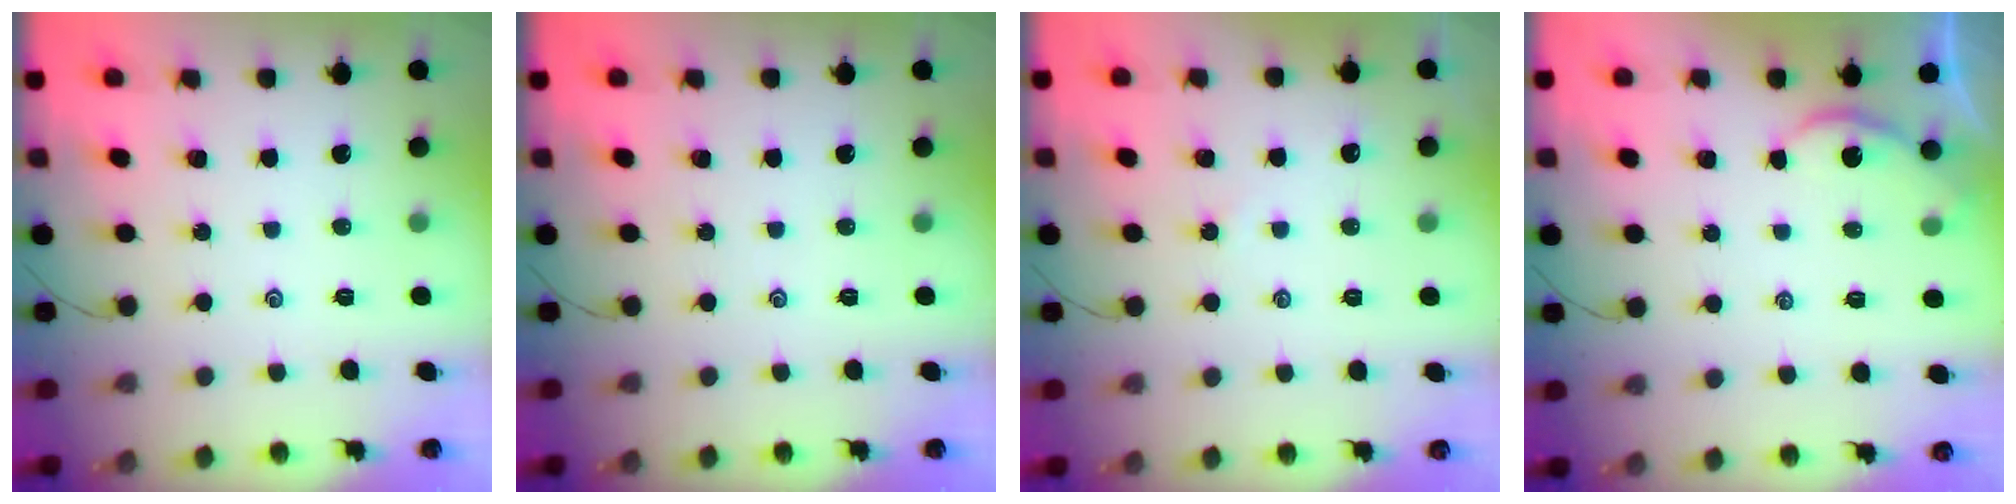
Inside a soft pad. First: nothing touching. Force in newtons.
{"total": 0.0}
{"total": 2.2, "press": 2.2, "slide": 0.5}
{"total": 1.2, "press": 1.1, "slide": 0.1}